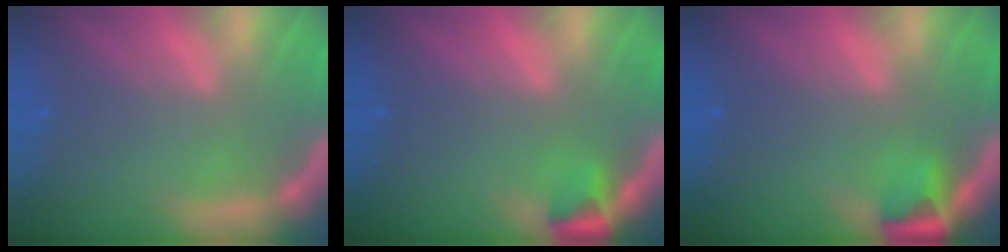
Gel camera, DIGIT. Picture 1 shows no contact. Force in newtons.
{"total": 1.9}
{"total": 2.4}